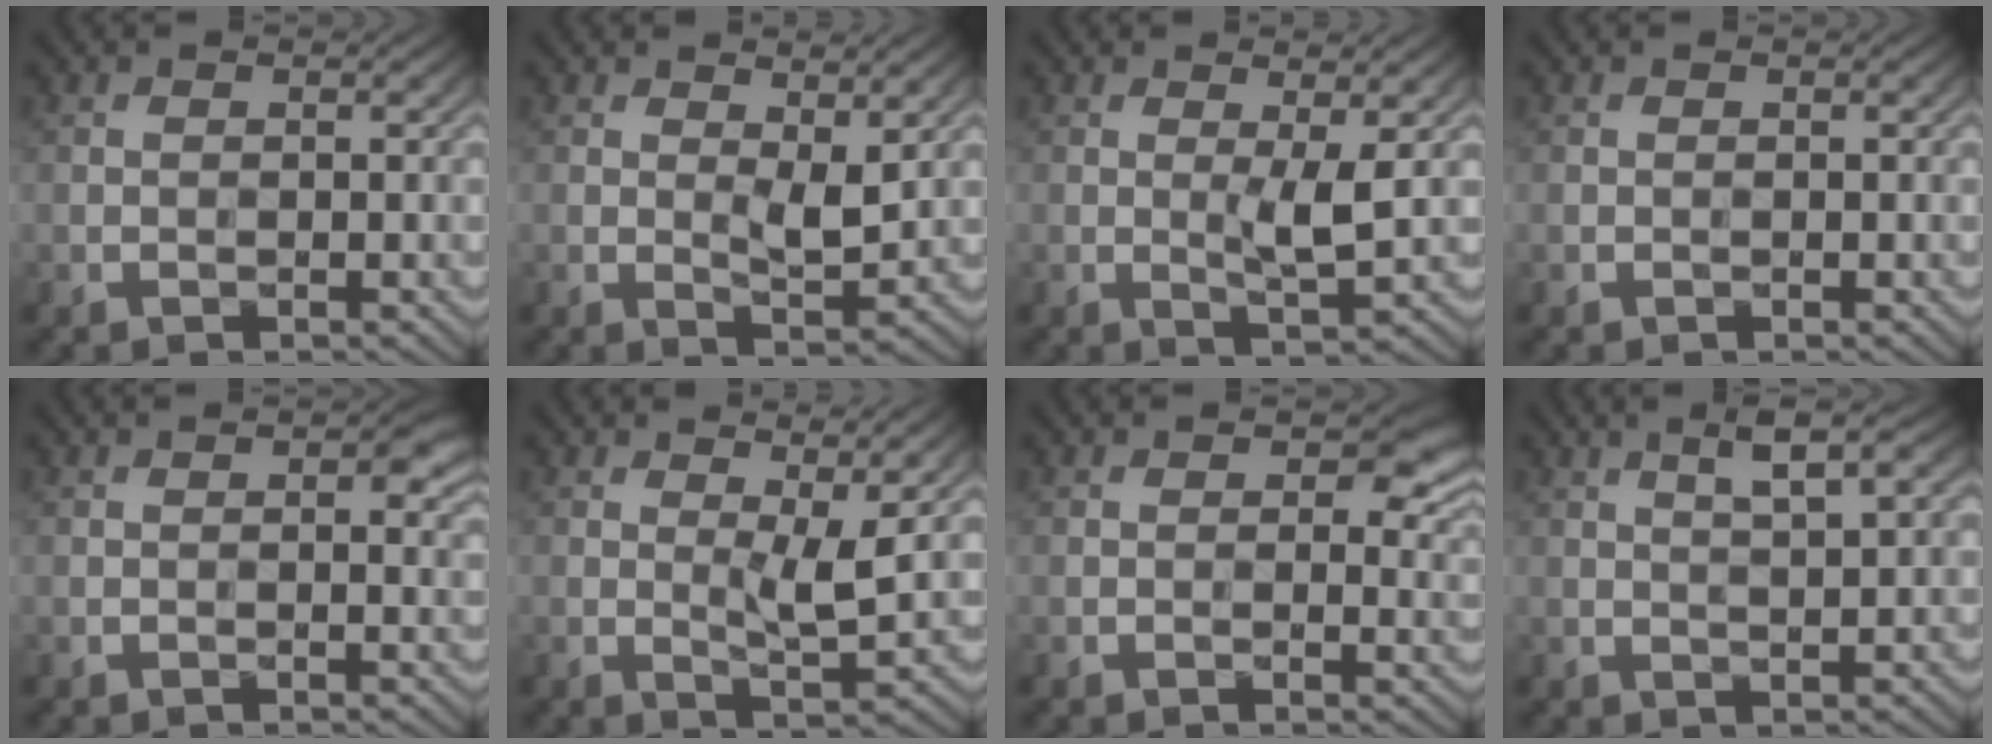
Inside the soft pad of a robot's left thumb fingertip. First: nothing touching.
{"total": 3.5, "force": [1.4, 1.3, 3.0], "torque": [-0.058, -0.007, 0.026]}
{"total": 3.1, "force": [0.6, 0.4, 3.0], "torque": [-0.060, -0.006, 0.013]}
{"total": 0.0}
{"total": 2.7, "force": [0.7, 1.5, 2.1], "torque": [-0.027, -0.001, 0.012]}
{"total": 4.3, "force": [1.5, 1.1, 3.9], "torque": [-0.072, -0.005, 0.027]}
{"total": 4.9, "force": [1.8, 3.0, 3.5], "torque": [-0.050, -0.010, 0.024]}
{"total": 4.5, "force": [2.1, 0.6, 3.9], "torque": [-0.079, 0.010, 0.039]}